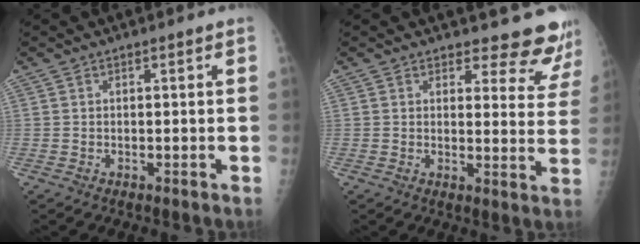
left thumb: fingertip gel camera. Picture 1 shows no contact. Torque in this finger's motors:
{"motor_torque": [0.18, 0.30, -0.14, 0.03, 0.02]}